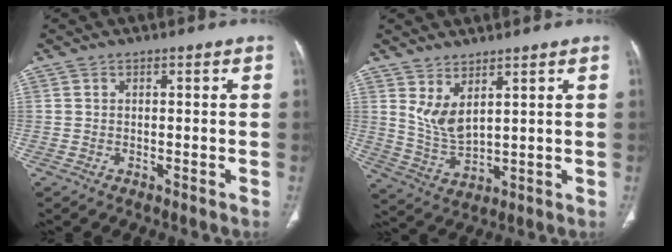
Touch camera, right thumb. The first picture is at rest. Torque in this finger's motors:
{"motor_torque": [1.28, 2.41, -0.23, -0.03, 0.19]}